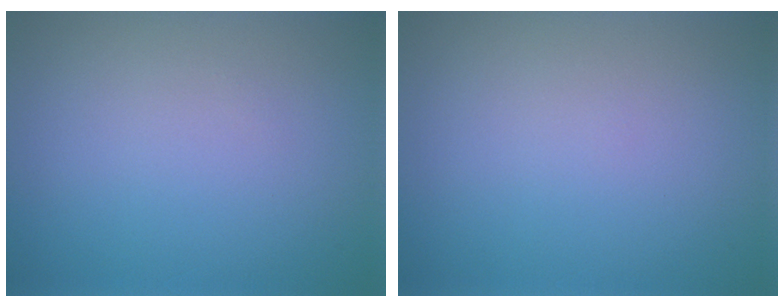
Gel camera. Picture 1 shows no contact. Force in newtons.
{"total": 0.0}